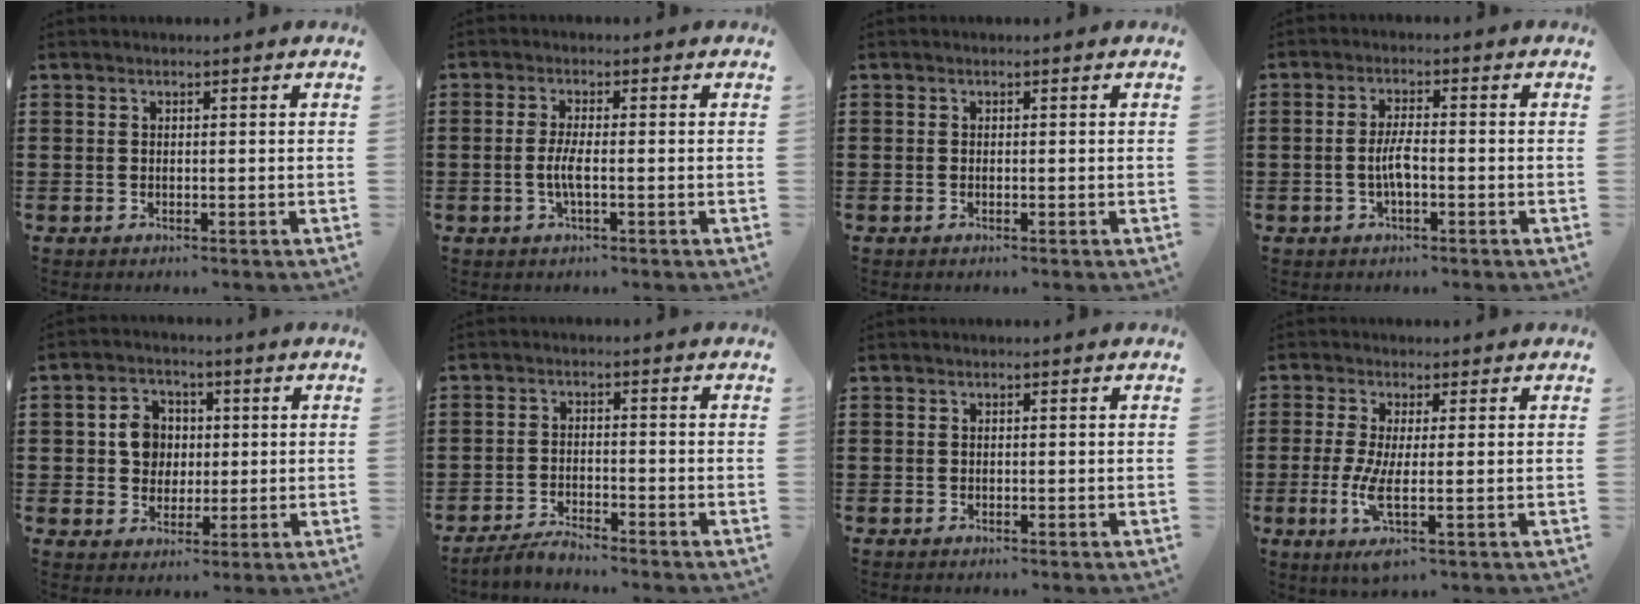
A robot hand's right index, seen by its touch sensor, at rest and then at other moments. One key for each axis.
{"total": 3.2, "fx": -0.7, "fy": 0.4, "fz": 3.1, "tx": -0.071, "ty": -0.007, "tz": -0.018}
{"total": 0.0}
{"total": 3.5, "fx": -0.8, "fy": 0.8, "fz": 3.4, "tx": -0.075, "ty": -0.003, "tz": -0.020}
{"total": 5.9, "fx": 0.7, "fy": 5.2, "fz": 2.9, "tx": -0.066, "ty": 0.016, "tz": 0.010}
{"total": 2.8, "fx": -2.7, "fy": 0.2, "fz": 0.6, "tx": -0.013, "ty": 0.006, "tz": -0.055}
{"total": 0.0}
{"total": 5.4, "fx": -0.7, "fy": 0.7, "fz": 5.3, "tx": -0.117, "ty": -0.018, "tz": -0.014}